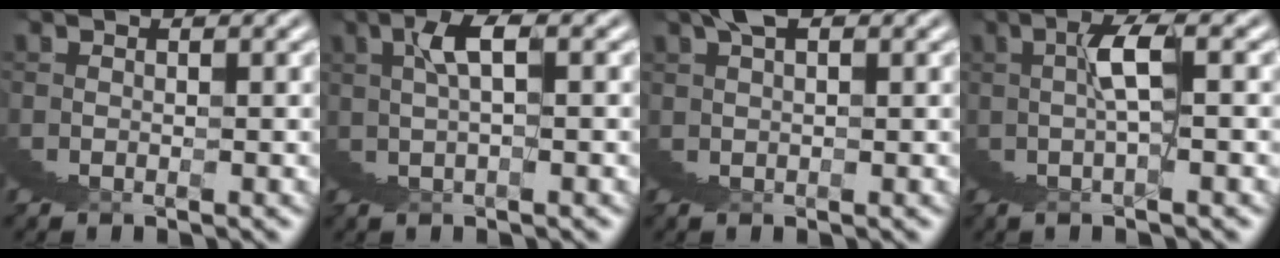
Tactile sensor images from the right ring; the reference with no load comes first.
{"total": 3.7, "force": [2.6, -0.1, 2.6], "torque": [-0.029, 0.025, 0.040]}
{"total": 3.7, "force": [2.2, 1.4, 2.7], "torque": [-0.038, 0.009, 0.031]}
{"total": 3.4, "force": [1.8, -0.8, 2.7], "torque": [-0.030, 0.028, 0.023]}